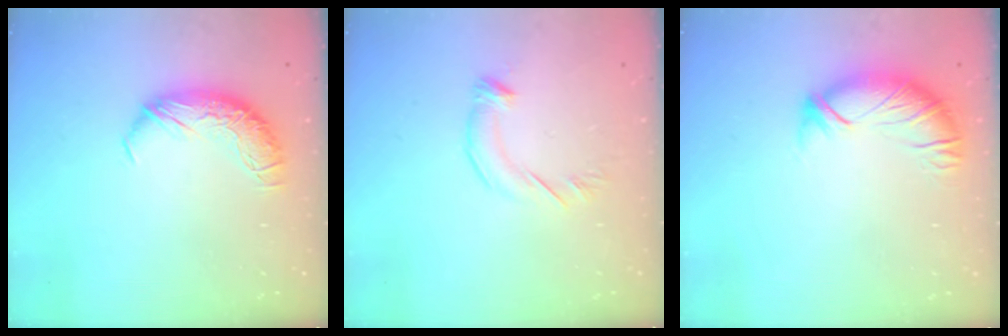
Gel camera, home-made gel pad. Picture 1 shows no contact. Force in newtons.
{"total": 3.8, "press": 3.8, "slide": 0.4}
{"total": 2.3, "press": 1.8, "slide": 1.4}